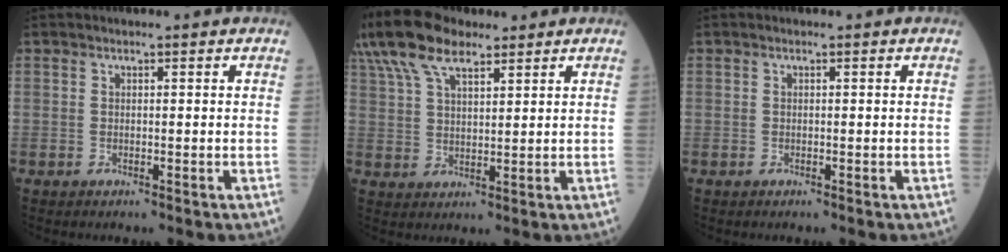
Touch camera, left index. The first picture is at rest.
{"total": 13.6, "force": [9.5, 5.5, 8.0], "torque": [-0.191, 0.043, 0.178]}
{"total": 0.0}